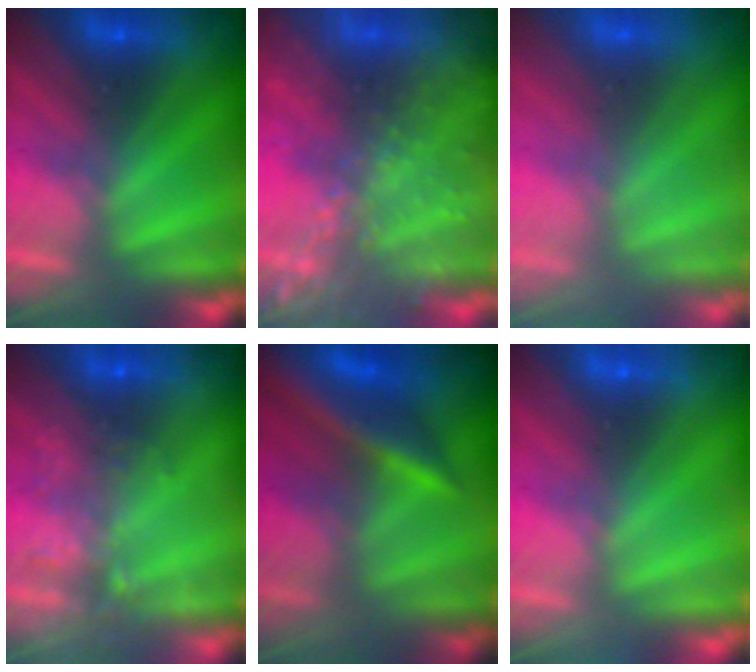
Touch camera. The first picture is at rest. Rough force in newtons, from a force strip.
{"total": 6.4}
{"total": 3.8}
{"total": 8.7}
{"total": 7.0}
{"total": 7.1}